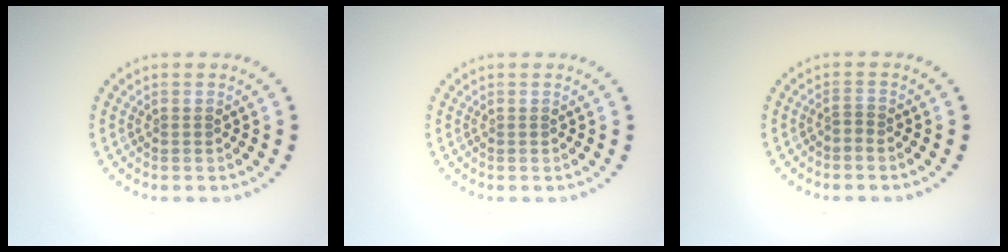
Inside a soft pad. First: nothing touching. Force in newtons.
{"total": 0.0}
{"total": 0.8, "press": 0.4, "slide": 0.7}